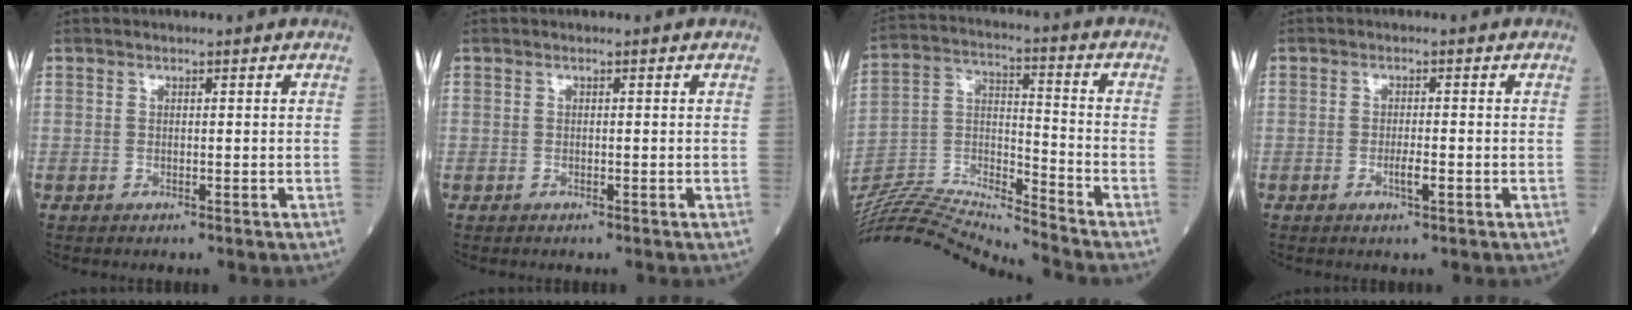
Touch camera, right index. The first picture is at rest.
{"total": 0.0}
{"total": 17.2, "force": [-16.5, -2.0, 4.7], "torque": [-0.083, 0.018, -0.298]}
{"total": 1.9, "force": [-0.7, 0.2, 1.8], "torque": [-0.034, -0.002, -0.012]}